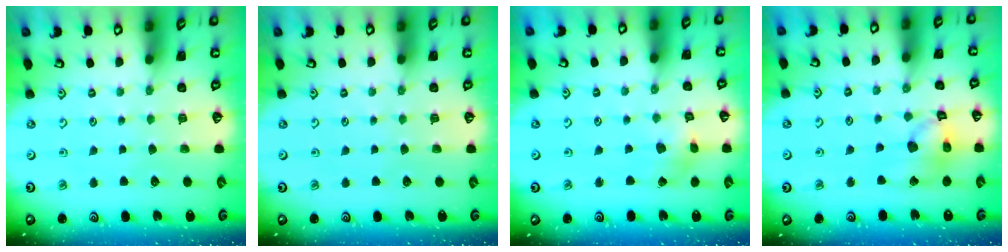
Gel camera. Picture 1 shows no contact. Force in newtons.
{"total": 0.0}
{"total": 3.0, "press": 2.9, "slide": 0.5}
{"total": 13.4, "press": 13.3, "slide": 1.9}